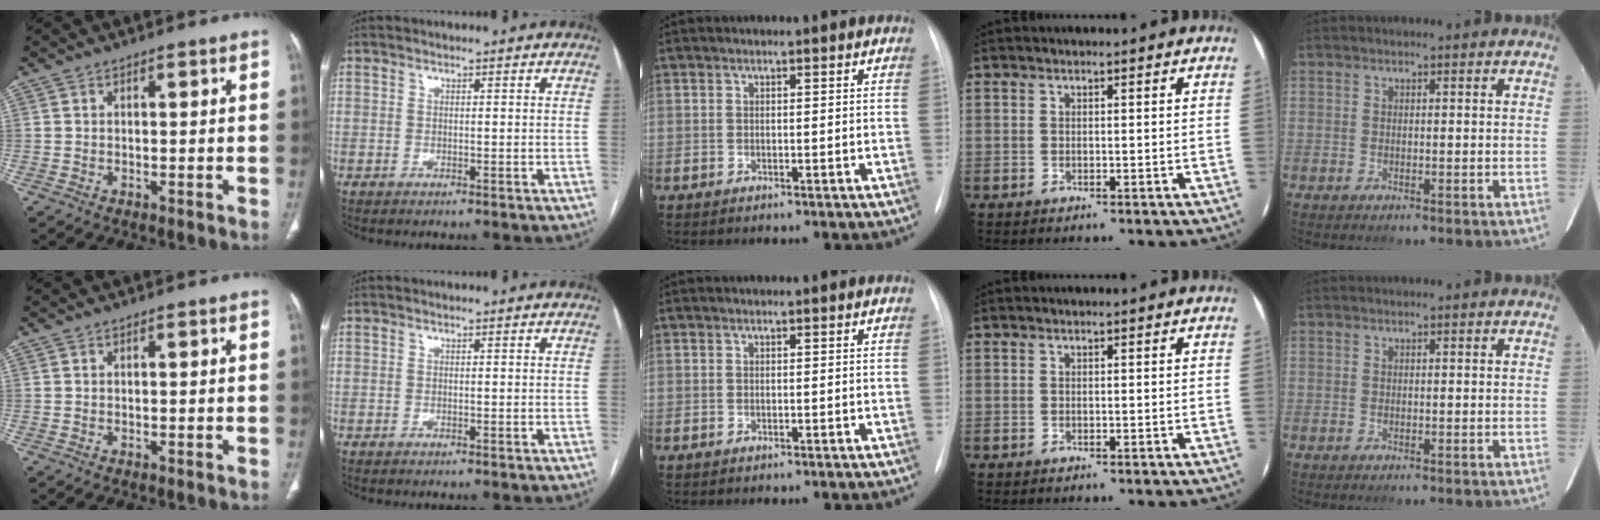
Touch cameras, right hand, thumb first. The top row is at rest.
{}